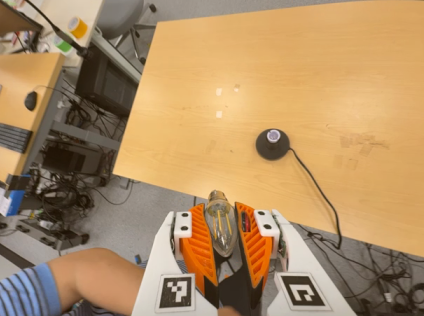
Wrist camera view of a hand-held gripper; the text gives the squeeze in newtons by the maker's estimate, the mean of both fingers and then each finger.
{"total": 20.7, "left": 24.2, "right": 17.1}